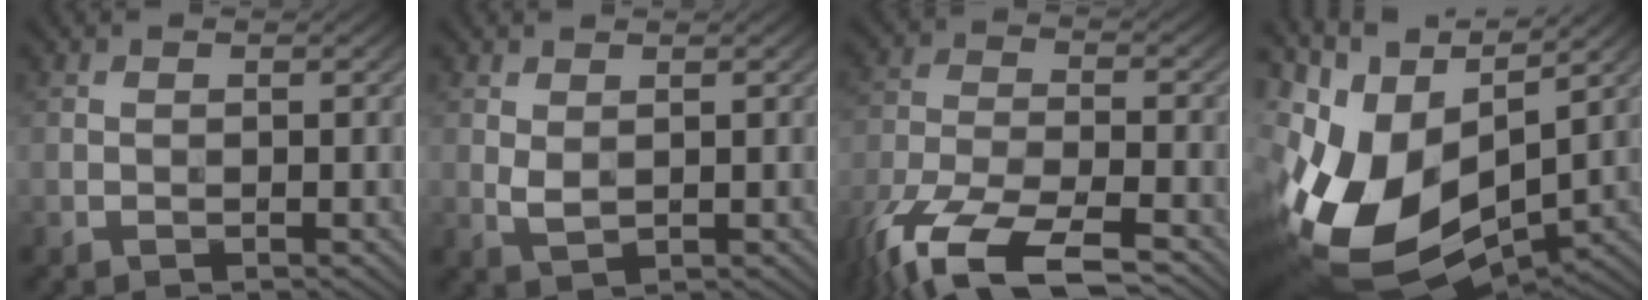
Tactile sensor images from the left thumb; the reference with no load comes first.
{"total": 1.8, "force": [0.7, 1.0, 1.4], "torque": [-0.035, -0.003, 0.017]}
{"total": 14.6, "force": [-10.7, 4.9, 8.8], "torque": [-0.213, -0.032, -0.189]}
{"total": 17.1, "force": [-0.7, 9.5, 14.2], "torque": [-0.312, -0.031, 0.009]}